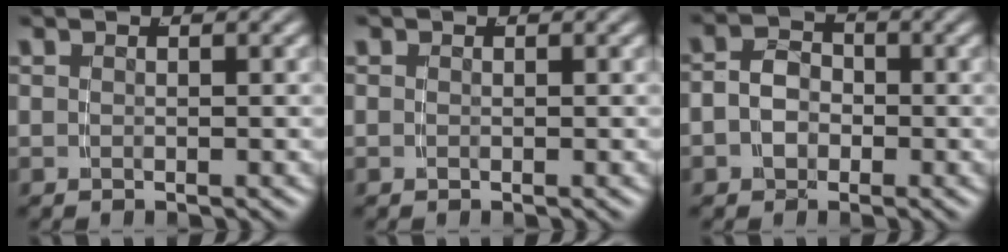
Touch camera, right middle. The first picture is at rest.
{"total": 0.0}
{"total": 4.9, "force": [-0.9, 4.2, 2.3], "torque": [-0.054, -0.017, -0.017]}